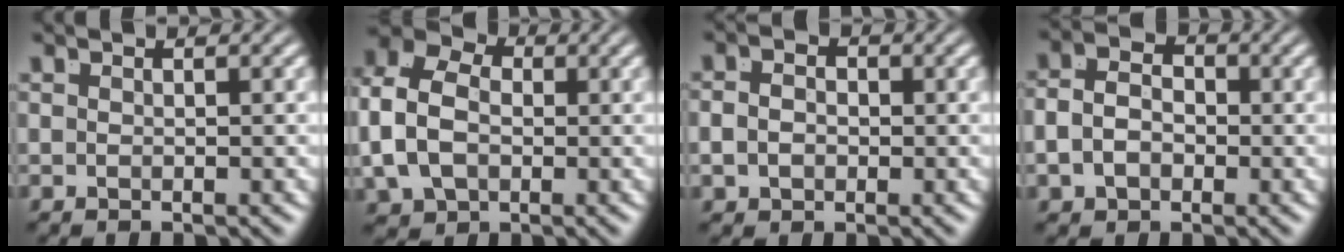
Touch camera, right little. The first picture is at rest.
{"total": 7.7, "force": [0.9, 6.2, 4.5], "torque": [-0.095, 0.000, 0.011]}
{"total": 2.0, "force": [-0.5, 1.4, 1.3], "torque": [-0.025, -0.007, -0.006]}
{"total": 4.6, "force": [-0.6, 3.5, 2.8], "torque": [-0.056, -0.008, -0.011]}